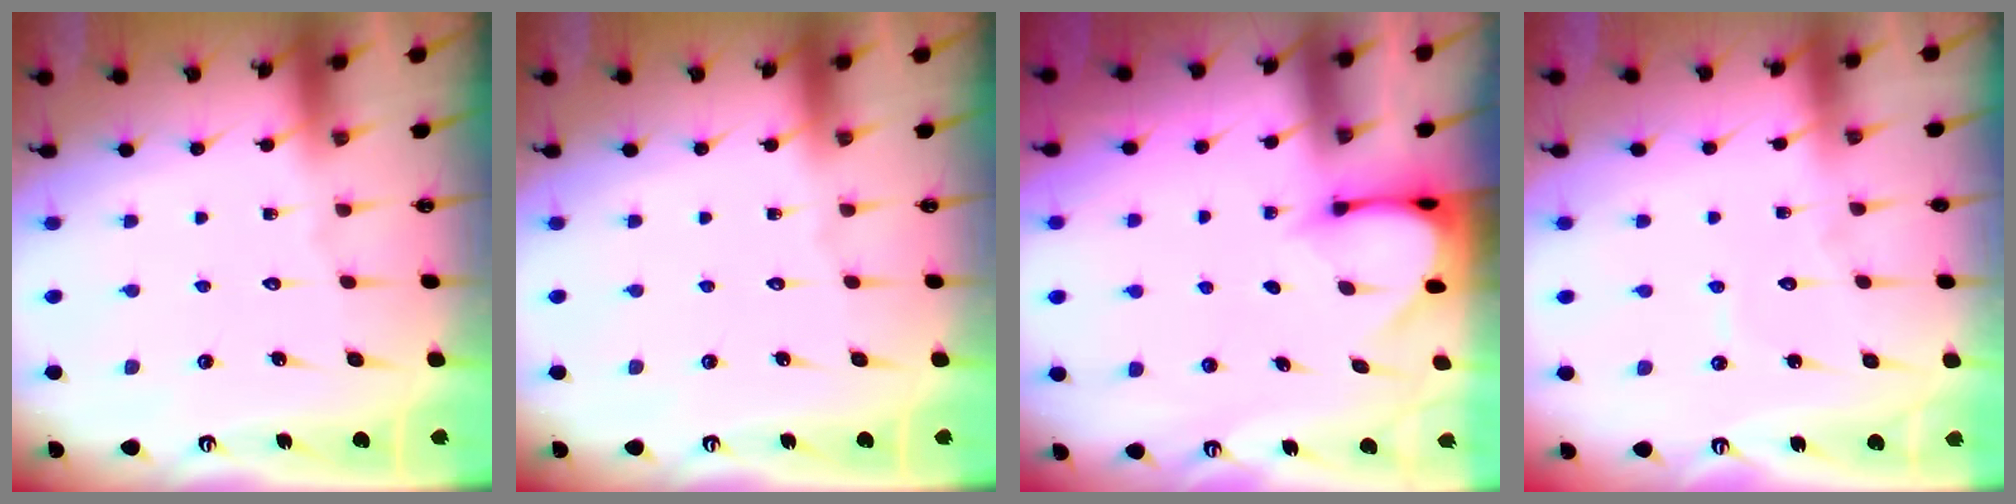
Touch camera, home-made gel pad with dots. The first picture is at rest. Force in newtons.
{"total": 0.0}
{"total": 3.3, "press": 3.3, "slide": 0.3}
{"total": 3.9, "press": 3.8, "slide": 0.2}